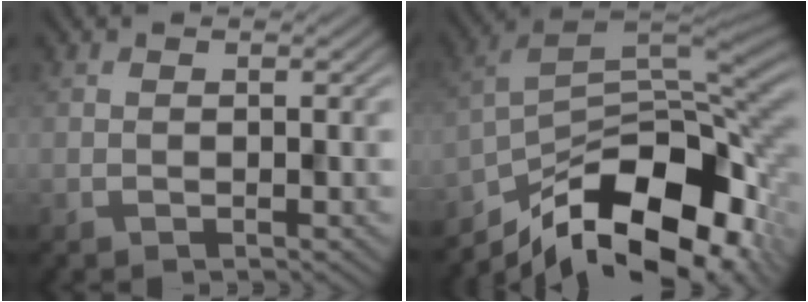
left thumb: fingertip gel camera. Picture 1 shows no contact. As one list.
[{"total": 15.5, "force": [-9.9, 6.6, 9.9], "torque": [-0.186, -0.019, -0.162]}]